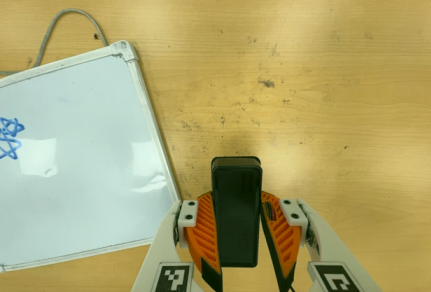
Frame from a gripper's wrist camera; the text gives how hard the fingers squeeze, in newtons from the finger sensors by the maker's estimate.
{"total": 9.3, "left": 7.5, "right": 11.0}